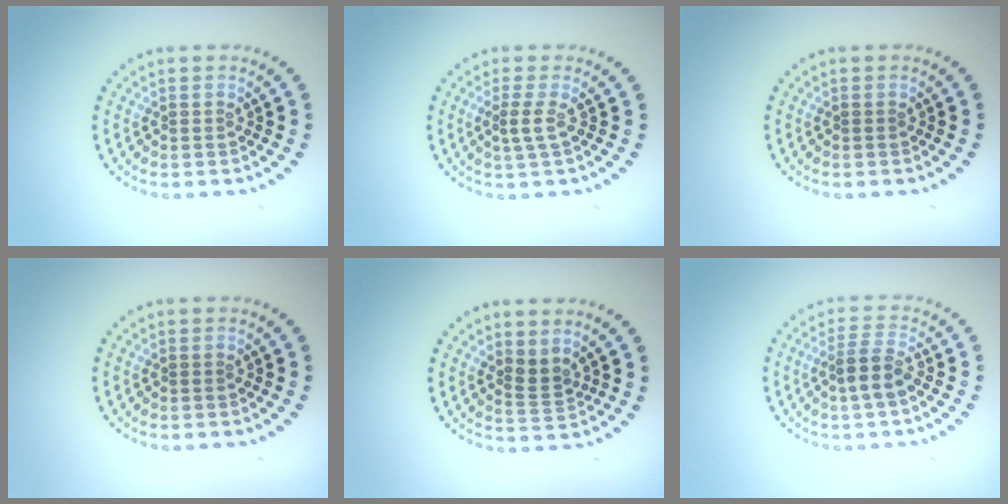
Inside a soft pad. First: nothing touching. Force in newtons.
{"total": 1.6, "press": 1.1, "slide": 1.1}
{"total": 0.0}
{"total": 0.0}
{"total": 1.7, "press": 1.3, "slide": 1.1}
{"total": 2.7, "press": 2.2, "slide": 1.5}